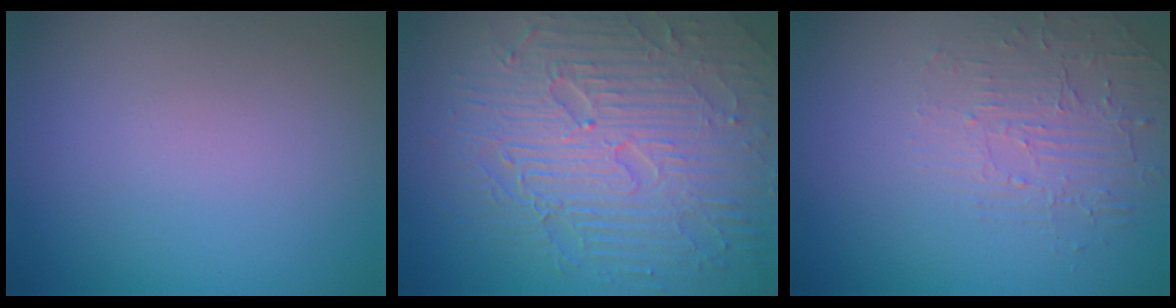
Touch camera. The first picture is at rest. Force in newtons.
{"total": 9.0, "press": 6.4, "slide": 6.4}
{"total": 1.9, "press": 1.0, "slide": 1.6}